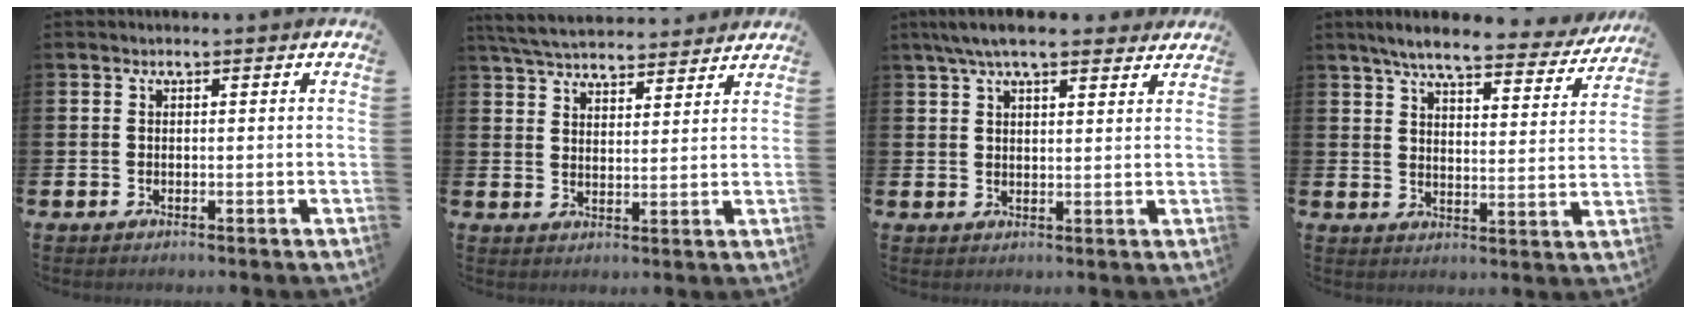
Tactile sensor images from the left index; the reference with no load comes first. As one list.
[{"total": 5.7, "force": [5.5, 1.0, 0.9], "torque": [-0.035, -0.031, 0.098]}, {"total": 6.0, "force": [5.1, 1.5, 2.8], "torque": [-0.059, -0.011, 0.092]}, {"total": 6.8, "force": [6.0, 0.9, 3.0], "torque": [-0.062, -0.036, 0.098]}]